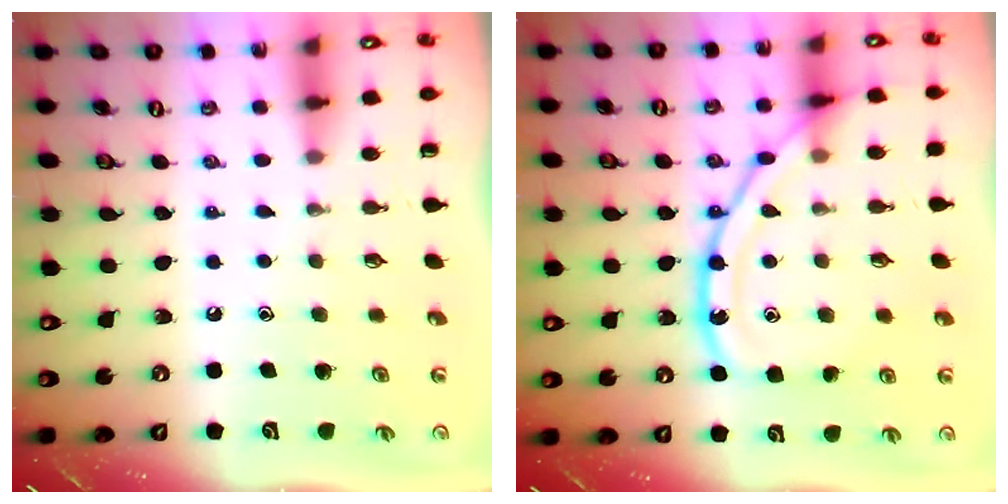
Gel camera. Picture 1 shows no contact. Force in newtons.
{"total": 15.9, "press": 15.9, "slide": 1.5}